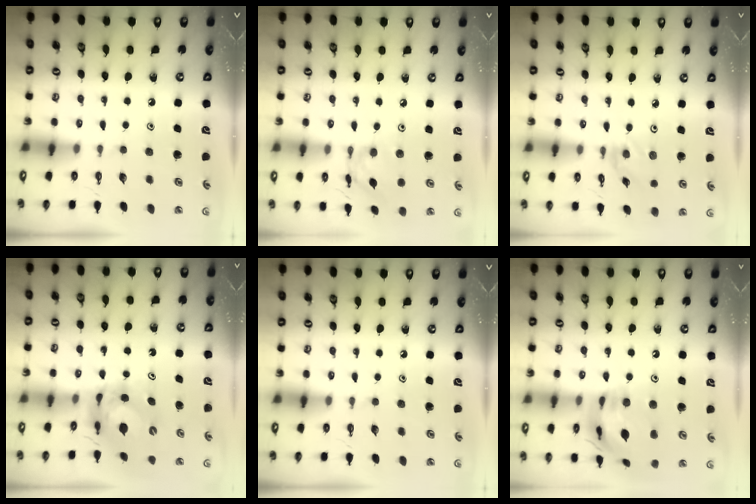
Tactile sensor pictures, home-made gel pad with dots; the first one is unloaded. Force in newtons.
{"total": 9.2, "press": 9.2, "slide": 0.6}
{"total": 0.5, "press": 0.5, "slide": 0.1}
{"total": 7.2, "press": 7.2, "slide": 0.8}
{"total": 0.0}
{"total": 17.0, "press": 16.9, "slide": 2.0}